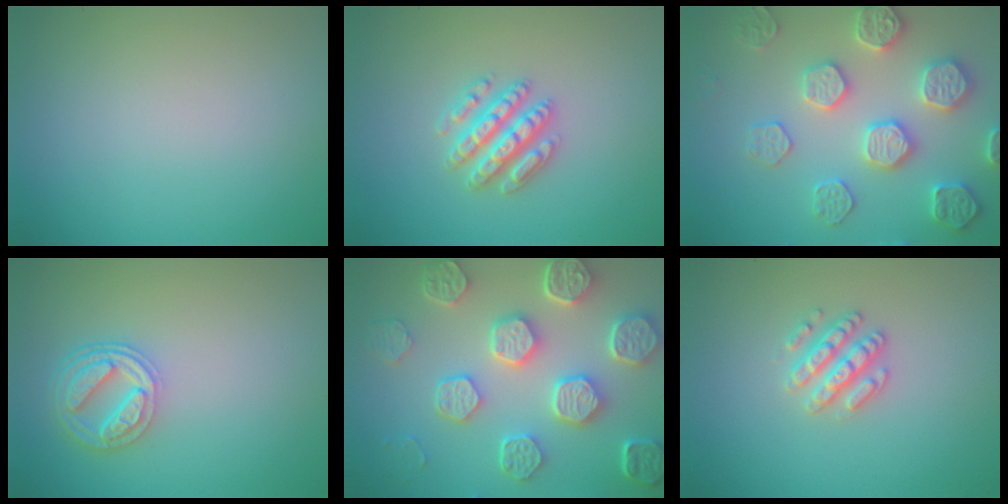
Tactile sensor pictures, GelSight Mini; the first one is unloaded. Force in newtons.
{"total": 3.5, "press": 3.4, "slide": 0.8}
{"total": 4.9, "press": 4.9, "slide": 0.5}
{"total": 4.5, "press": 3.5, "slide": 2.9}
{"total": 8.1, "press": 6.5, "slide": 4.8}
{"total": 2.6, "press": 2.6, "slide": 0.3}